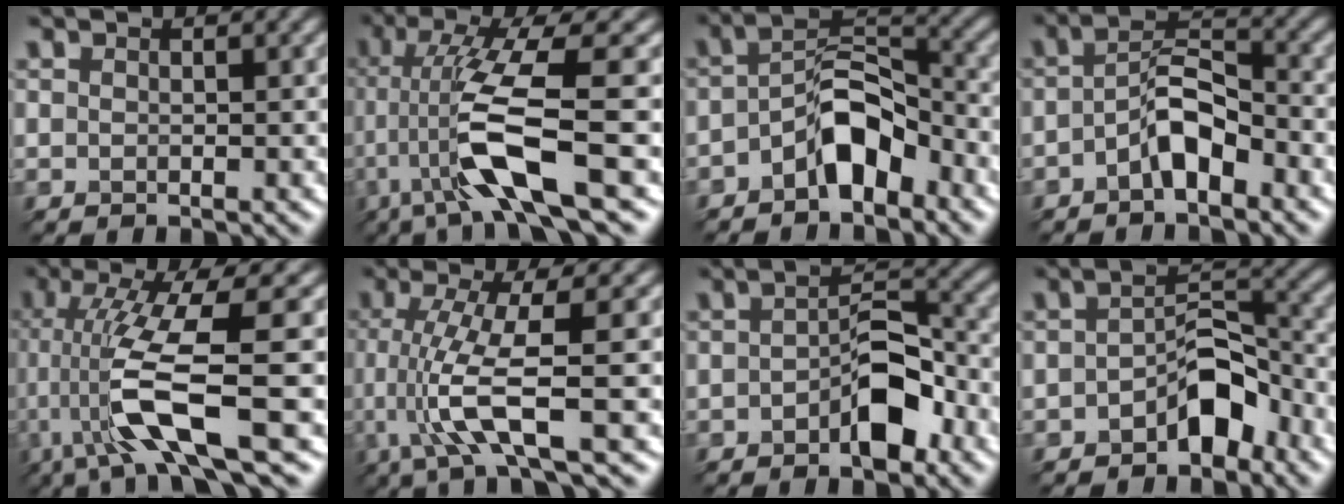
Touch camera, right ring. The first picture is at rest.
{"total": 8.0, "force": [-2.1, 0.7, 7.7], "torque": [-0.149, 0.012, -0.027]}
{"total": 4.9, "force": [-3.5, 1.6, 3.0], "torque": [-0.060, 0.019, -0.058]}
{"total": 3.3, "force": [-2.4, 0.7, 2.2], "torque": [-0.052, 0.018, -0.035]}
{"total": 8.8, "force": [-1.7, 1.0, 8.6], "torque": [-0.168, 0.007, -0.016]}
{"total": 6.1, "force": [-1.3, 0.4, 5.9], "torque": [-0.129, 0.006, -0.011]}
{"total": 4.1, "force": [-2.6, 1.2, 3.0], "torque": [-0.052, 0.019, -0.034]}
{"total": 4.0, "force": [-3.0, 1.4, 2.3], "torque": [-0.039, 0.023, -0.042]}